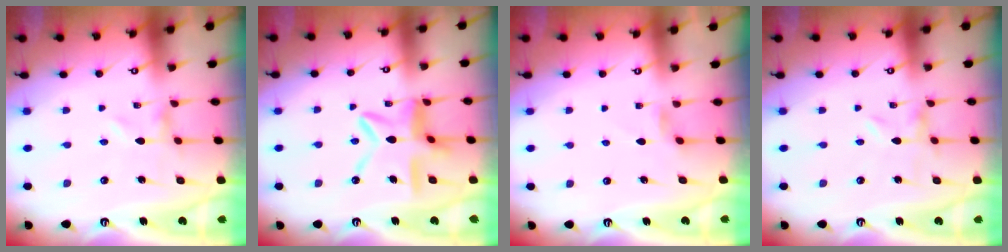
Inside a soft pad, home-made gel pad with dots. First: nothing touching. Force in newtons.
{"total": 14.2, "press": 14.1, "slide": 1.2}
{"total": 2.9, "press": 2.8, "slide": 0.5}
{"total": 0.0}